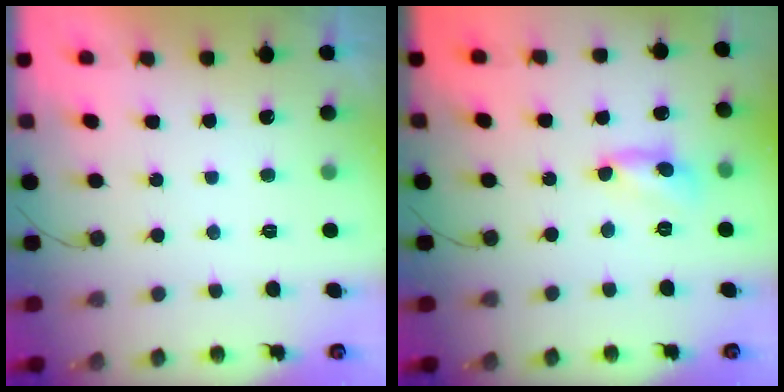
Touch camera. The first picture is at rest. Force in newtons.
{"total": 3.8, "press": 3.8, "slide": 0.2}